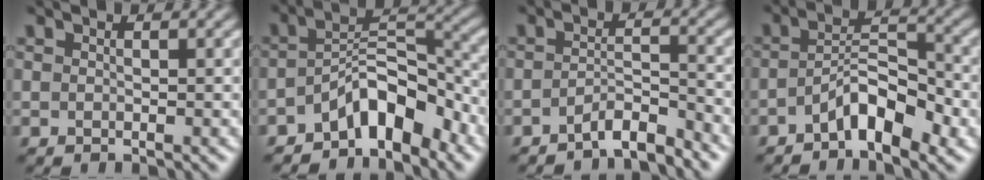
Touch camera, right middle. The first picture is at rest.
{"total": 6.7, "force": [-4.5, 2.8, 4.0], "torque": [-0.047, 0.011, -0.087]}
{"total": 3.2, "force": [-2.7, 0.5, 1.5], "torque": [-0.022, 0.009, -0.054]}
{"total": 5.1, "force": [-2.7, 1.9, 3.9], "torque": [-0.064, 0.014, -0.048]}